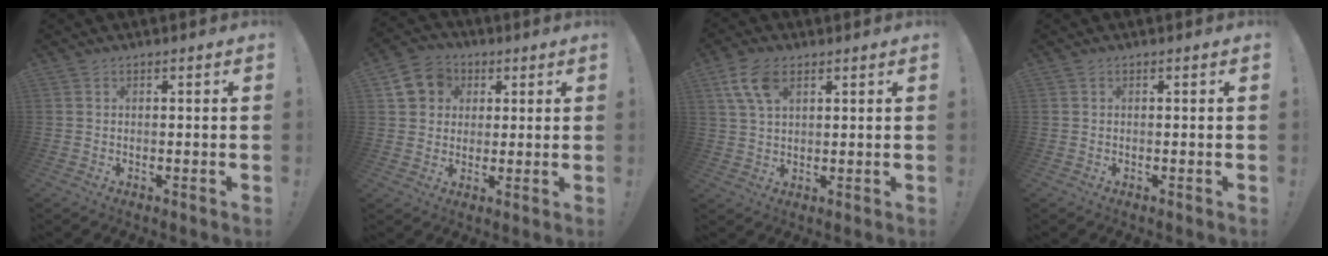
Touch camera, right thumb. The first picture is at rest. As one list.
[{"total": 10.2, "force": [3.3, 9.0, 3.4], "torque": [-0.047, -0.005, 0.068]}, {"total": 8.2, "force": [4.1, 4.3, 5.6], "torque": [-0.105, -0.009, 0.077]}, {"total": 0.0}]